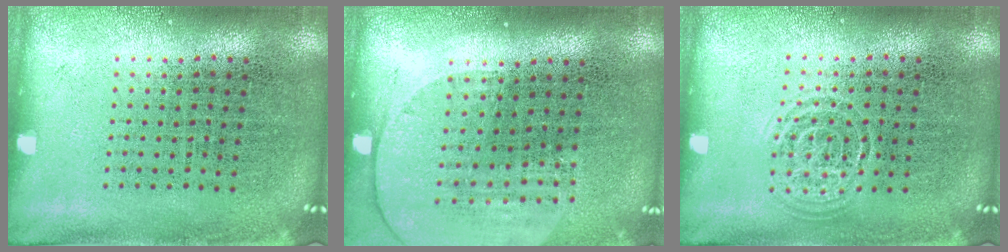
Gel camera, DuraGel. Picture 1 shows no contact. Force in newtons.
{"total": 1.7, "press": 1.5, "slide": 0.7}
{"total": 0.8, "press": 0.8, "slide": 0.1}